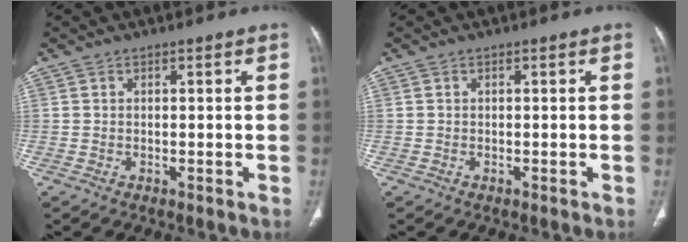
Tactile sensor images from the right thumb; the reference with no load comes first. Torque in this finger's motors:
{"motor_torque": [-0.31, 0.01, -0.26, 0.11, 0.04]}